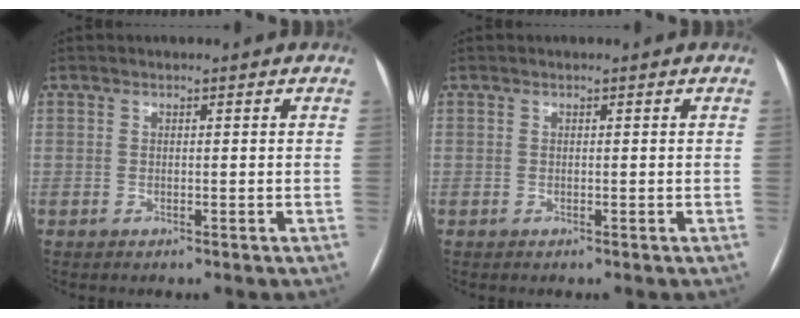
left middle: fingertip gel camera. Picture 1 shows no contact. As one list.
[{"total": 0.0}]